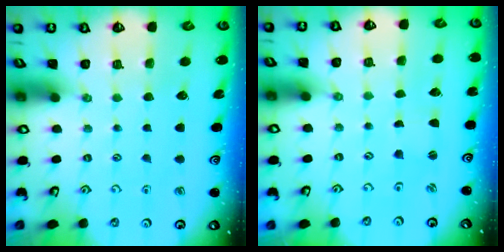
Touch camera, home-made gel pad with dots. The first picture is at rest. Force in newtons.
{"total": 0.0}